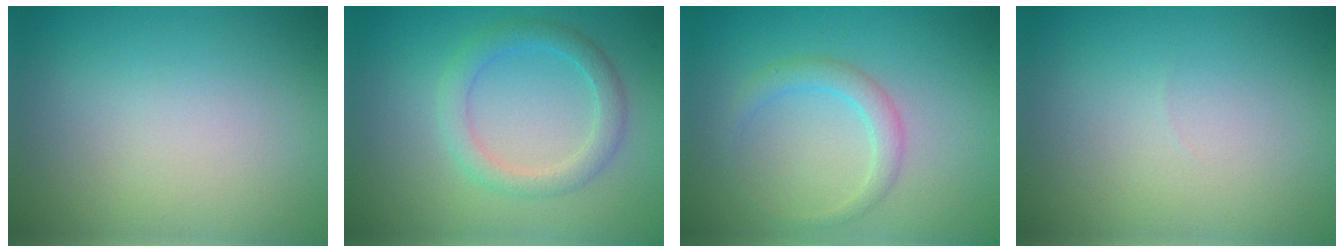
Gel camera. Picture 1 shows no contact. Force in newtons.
{"total": 2.6, "press": 2.6, "slide": 0.1}
{"total": 2.0, "press": 2.0, "slide": 0.2}
{"total": 0.0}